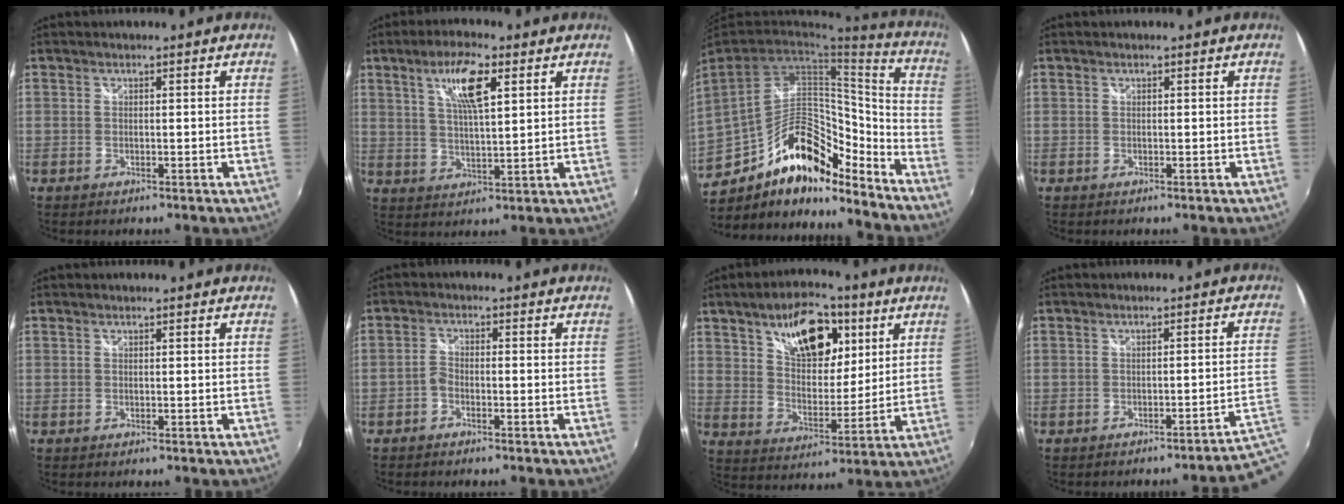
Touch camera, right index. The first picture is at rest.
{"total": 8.6, "force": [4.1, 2.1, 7.3], "torque": [-0.131, 0.008, 0.075]}
{"total": 22.4, "force": [-14.8, 10.8, 12.9], "torque": [-0.262, 0.020, -0.235]}
{"total": 0.0}
{"total": 0.0}
{"total": 1.9, "force": [-1.4, 0.8, 1.0], "torque": [-0.029, 0.009, -0.027]}
{"total": 15.6, "force": [7.8, 8.1, 10.8], "torque": [-0.177, 0.019, 0.134]}
{"total": 4.0, "force": [-2.9, -1.3, 2.4], "torque": [-0.028, -0.006, -0.037]}